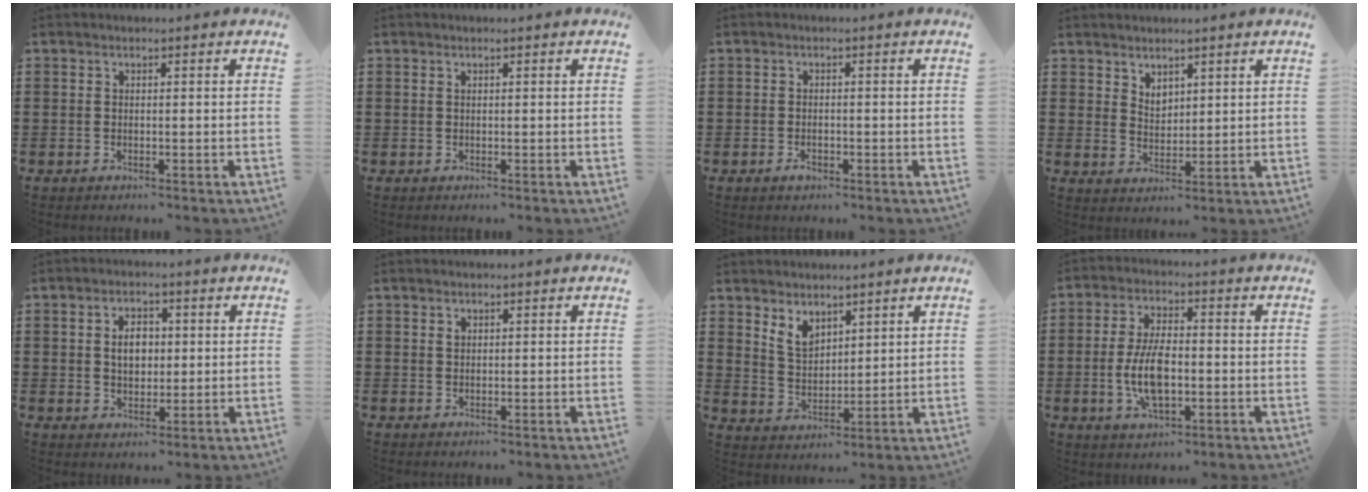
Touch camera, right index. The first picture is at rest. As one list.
[{"total": 0.0}, {"total": 1.3, "force": [-0.6, 0.5, 1.0], "torque": [-0.021, -0.005, -0.010]}, {"total": 2.6, "force": [2.2, 1.4, 0.3], "torque": [-0.011, 0.002, 0.042]}, {"total": 4.3, "force": [0.5, 2.9, 3.2], "torque": [-0.054, 0.007, 0.003]}, {"total": 0.7, "force": [0.3, 0.5, 0.2], "torque": [-0.007, 0.001, 0.007]}, {"total": 4.3, "force": [3.3, 2.3, 1.6], "torque": [-0.043, -0.001, 0.063]}, {"total": 8.0, "force": [-1.4, 3.4, 7.1], "torque": [-0.158, -0.004, -0.029]}]